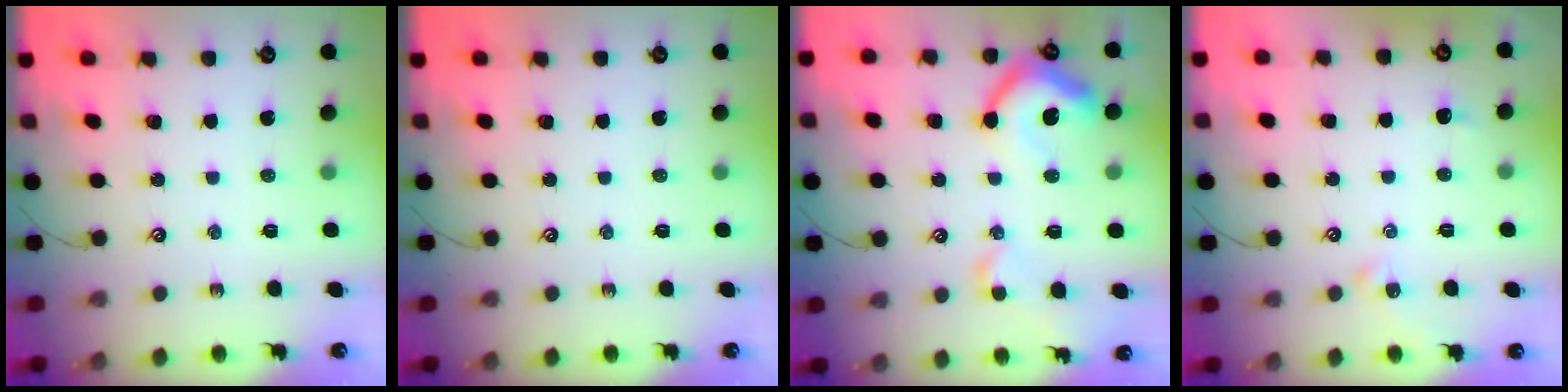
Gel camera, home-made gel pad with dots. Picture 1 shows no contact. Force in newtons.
{"total": 0.0}
{"total": 12.6, "press": 12.5, "slide": 1.7}
{"total": 2.3, "press": 2.2, "slide": 0.6}